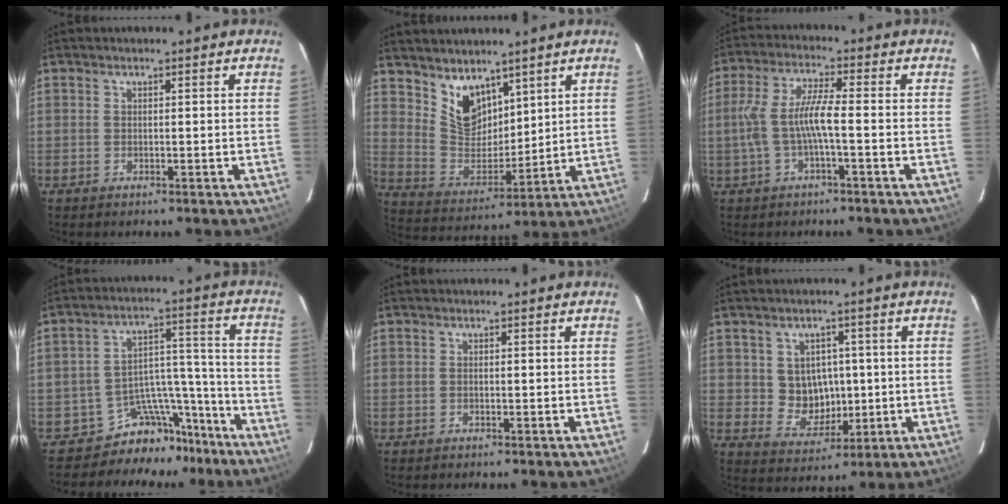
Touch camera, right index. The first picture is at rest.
{"total": 10.0, "force": [7.0, 5.7, 4.4], "torque": [-0.078, -0.001, 0.150]}
{"total": 7.6, "force": [-1.6, 0.8, 7.3], "torque": [-0.158, 0.005, -0.024]}
{"total": 10.9, "force": [-9.4, 5.4, 0.3], "torque": [-0.002, 0.070, -0.146]}
{"total": 0.0}
{"total": 7.0, "force": [0.5, 6.5, 2.5], "torque": [-0.049, 0.006, 0.025]}